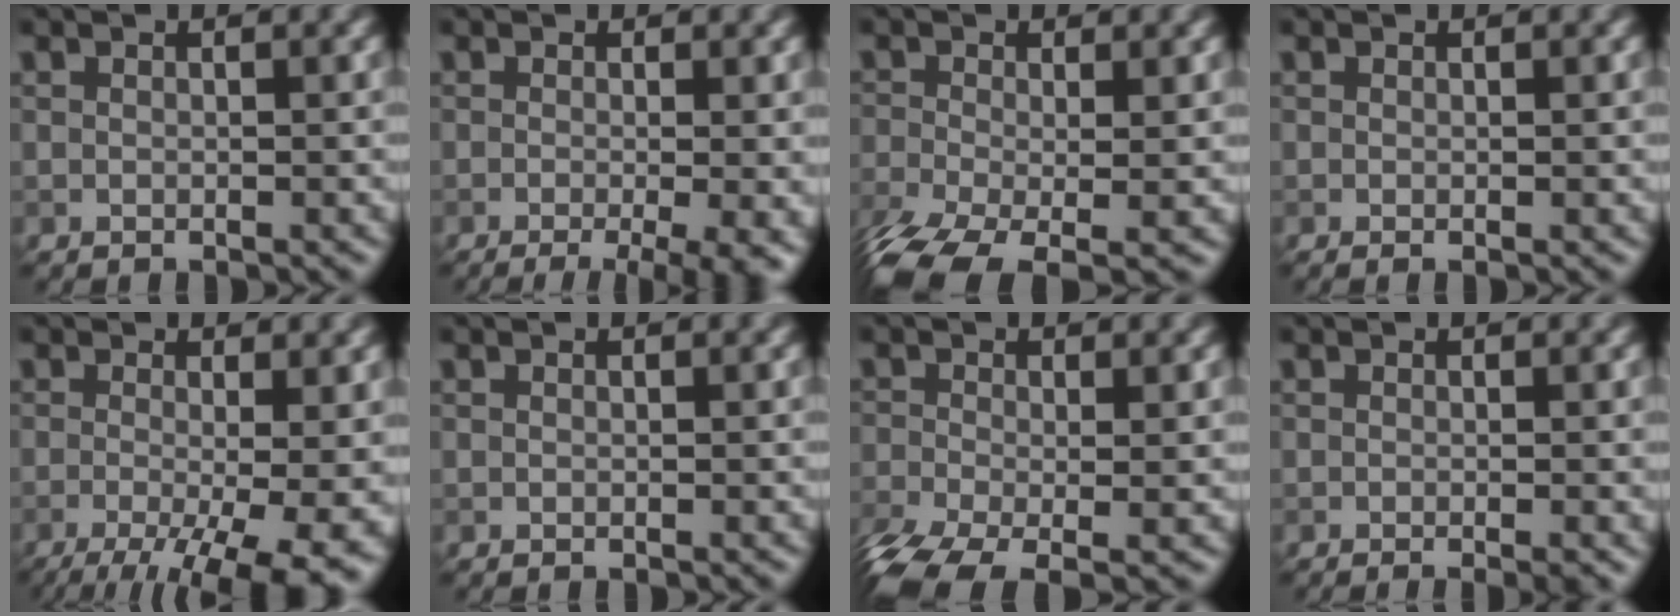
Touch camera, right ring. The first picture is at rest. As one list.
[{"total": 6.9, "force": [-2.0, 2.4, 6.1], "torque": [-0.059, -0.006, -0.026]}, {"total": 7.7, "force": [-4.3, 3.0, 5.6], "torque": [-0.130, -0.031, -0.085]}, {"total": 0.5, "force": [-0.1, 0.1, 0.5], "torque": [-0.008, -0.004, -0.002]}, {"total": 11.9, "force": [-3.8, 4.5, 10.4], "torque": [-0.144, -0.027, -0.042]}, {"total": 0.0}, {"total": 6.7, "force": [-3.9, 2.6, 4.9], "torque": [-0.112, -0.026, -0.079]}, {"total": 1.8, "force": [-0.5, 0.5, 1.7], "torque": [-0.014, -0.008, -0.007]}]